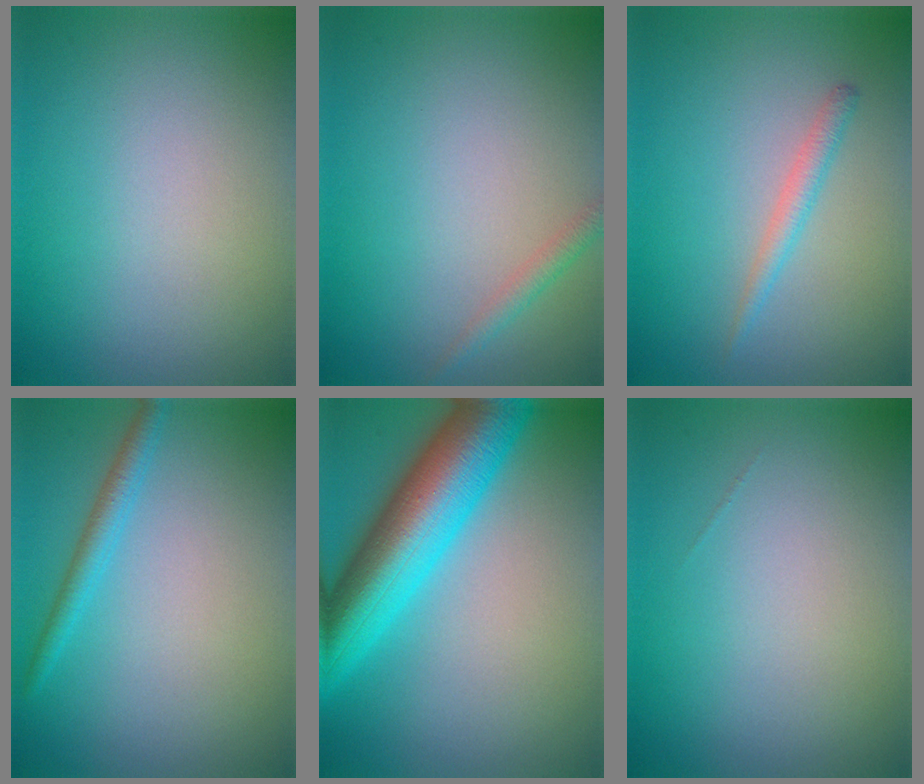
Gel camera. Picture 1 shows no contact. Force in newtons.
{"total": 1.2, "press": 1.2, "slide": 0.1}
{"total": 1.5, "press": 1.5, "slide": 0.0}
{"total": 2.0, "press": 2.0, "slide": 0.1}
{"total": 10.9, "press": 10.8, "slide": 0.3}
{"total": 0.0}